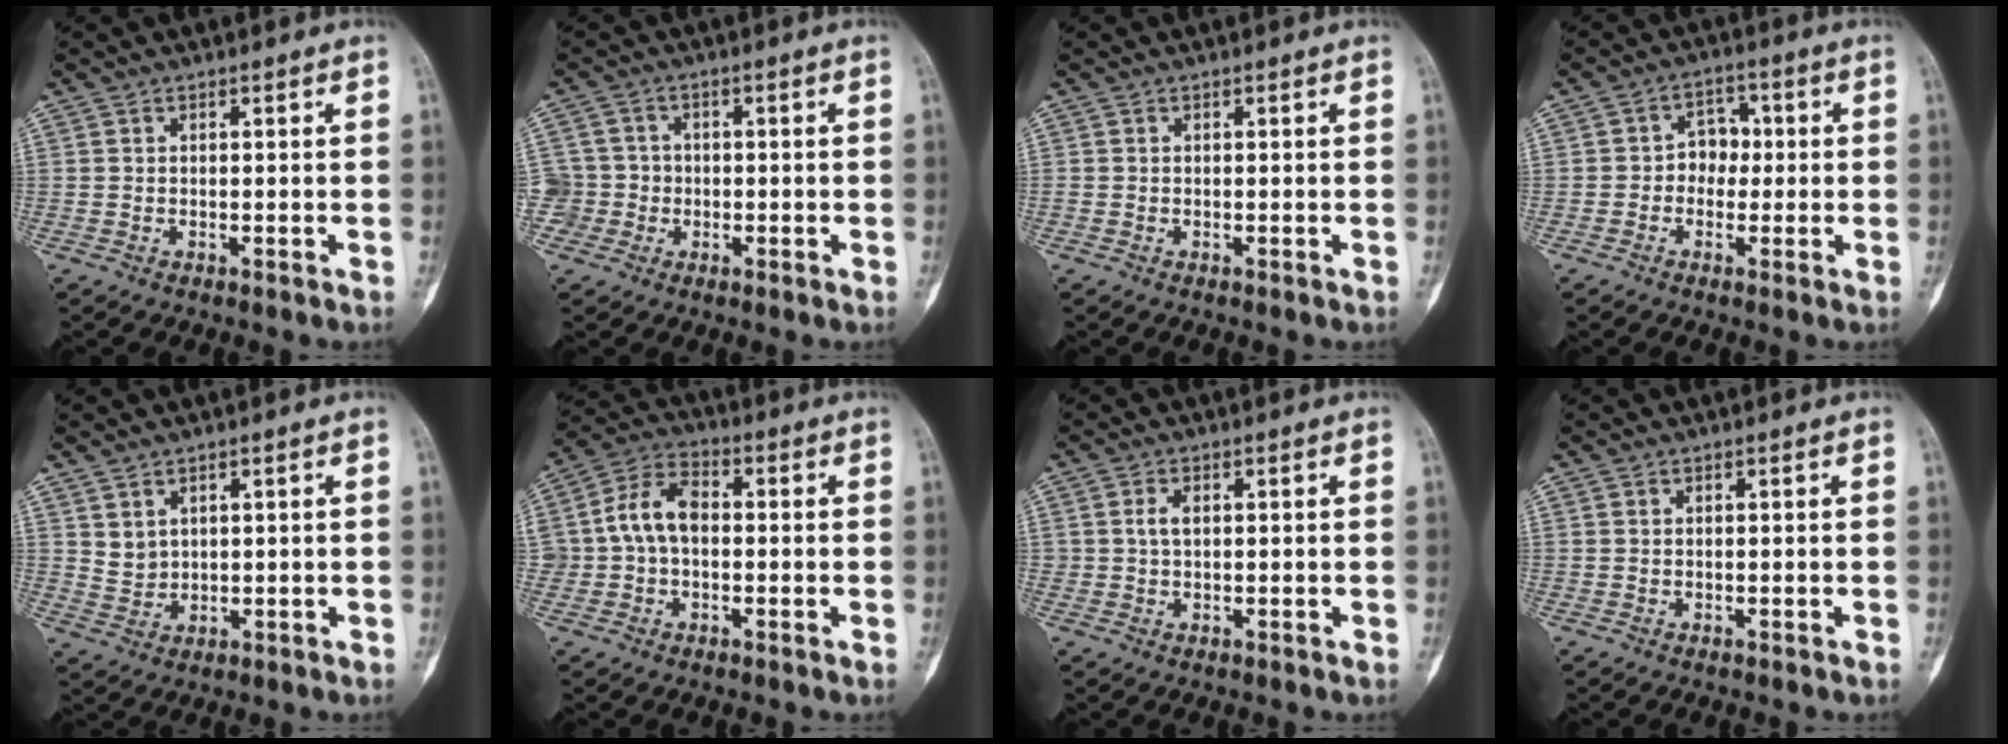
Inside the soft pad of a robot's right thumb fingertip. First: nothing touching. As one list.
[{"total": 4.9, "force": [-1.0, 4.8, -0.1], "torque": [0.030, 0.018, -0.023]}, {"total": 0.0}, {"total": 5.1, "force": [-0.2, 4.2, 2.9], "torque": [-0.007, 0.017, -0.014]}, {"total": 3.1, "force": [1.8, 2.3, 1.2], "torque": [-0.012, -0.018, 0.045]}, {"total": 9.0, "force": [0.0, 6.3, 6.4], "torque": [-0.111, 0.030, -0.008]}, {"total": 2.3, "force": [0.5, 1.4, 1.7], "torque": [-0.031, 0.003, 0.010]}, {"total": 0.0}]